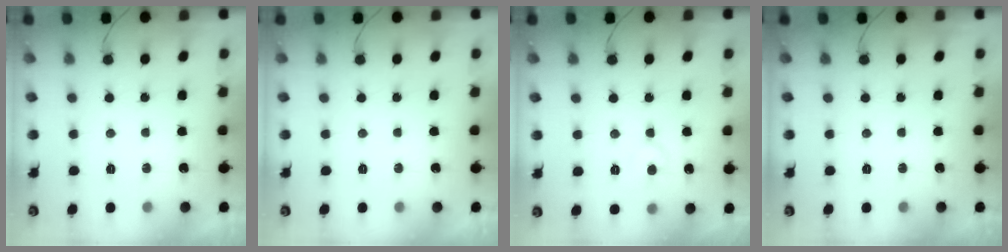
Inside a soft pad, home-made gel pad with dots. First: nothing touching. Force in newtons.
{"total": 0.0}
{"total": 6.9, "press": 6.9, "slide": 0.3}
{"total": 0.0}